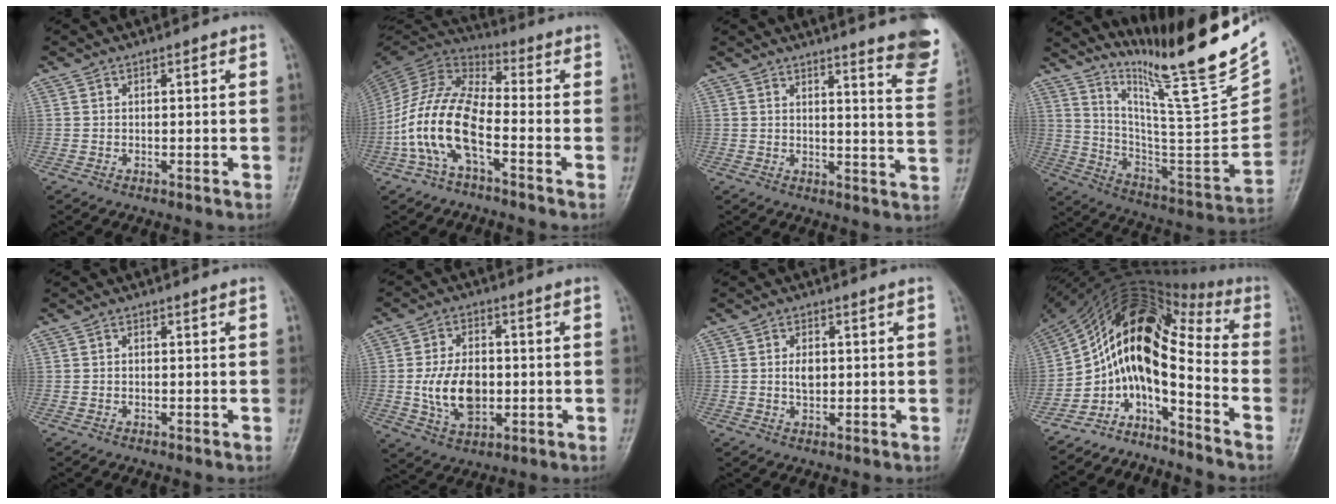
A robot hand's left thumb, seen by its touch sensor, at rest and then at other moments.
{"total": 14.0, "force": [-4.8, 6.1, 11.7], "torque": [-0.248, 0.045, -0.100]}
{"total": 14.0, "force": [11.0, 1.7, 8.6], "torque": [-0.078, -0.088, 0.116]}
{"total": 26.3, "force": [21.2, 0.9, 15.5], "torque": [-0.224, -0.155, 0.339]}
{"total": 0.0}
{"total": 10.6, "force": [-0.7, 6.8, 8.1], "torque": [-0.132, 0.002, -0.007]}
{"total": 3.4, "force": [0.4, 1.9, 2.8], "torque": [-0.044, 0.000, 0.010]}
{"total": 14.1, "force": [-5.7, 5.9, 11.5], "torque": [-0.196, 0.106, -0.110]}